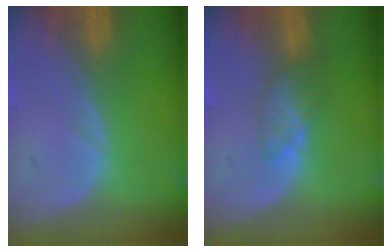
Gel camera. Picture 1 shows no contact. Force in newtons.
{"total": 3.5, "press": 3.2, "slide": 1.5}